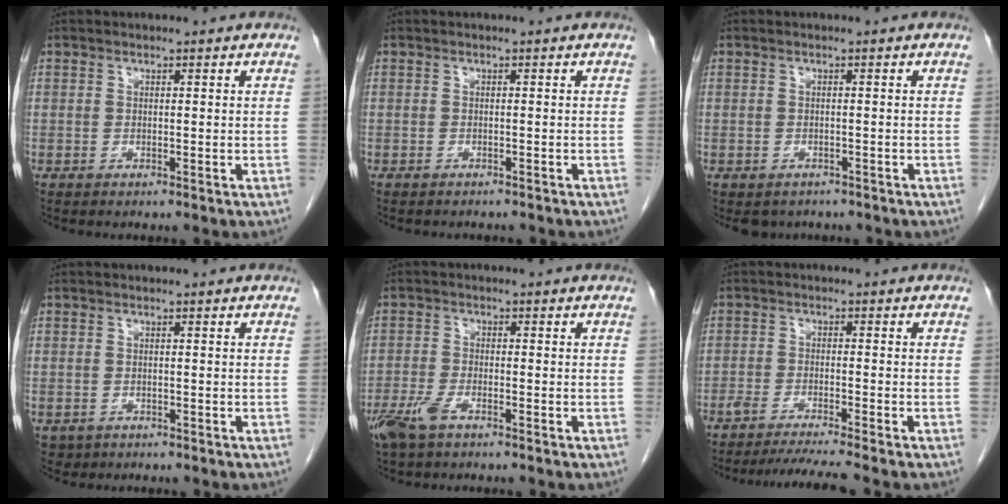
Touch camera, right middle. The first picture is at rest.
{"total": 3.5, "force": [-3.1, 1.1, 1.0], "torque": [-0.017, -0.003, -0.035]}
{"total": 3.2, "force": [-2.6, 1.8, 0.3], "torque": [-0.002, 0.002, -0.035]}
{"total": 1.9, "force": [-0.9, 1.6, 0.3], "torque": [-0.009, 0.002, -0.009]}
{"total": 4.6, "force": [-3.0, 1.4, 3.2], "torque": [-0.077, -0.008, -0.056]}
{"total": 6.5, "force": [-5.8, -1.4, 2.7], "torque": [-0.036, -0.018, -0.094]}